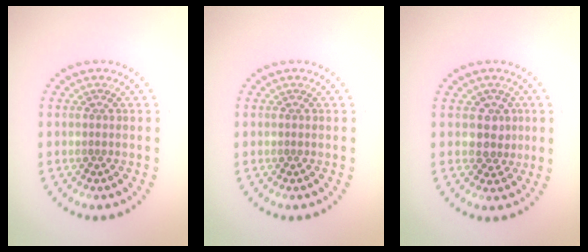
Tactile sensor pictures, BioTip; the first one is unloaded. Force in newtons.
{"total": 0.0}
{"total": 2.1, "press": 1.8, "slide": 1.1}